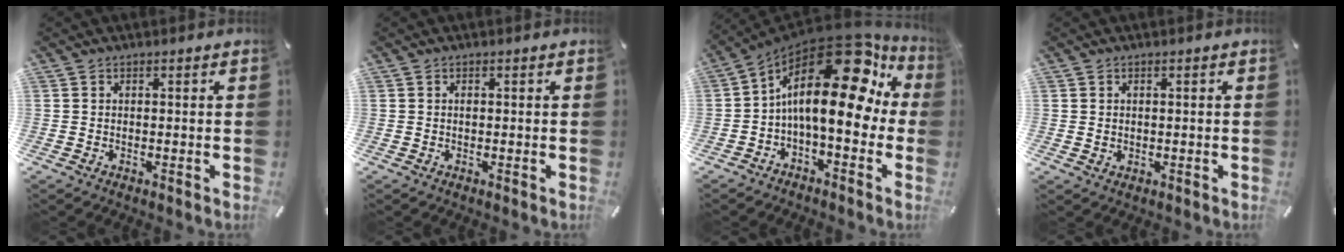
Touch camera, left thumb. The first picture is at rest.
{"total": 0.6, "force": [0.0, 0.3, 0.5], "torque": [-0.011, -0.001, 0.001]}
{"total": 21.5, "force": [5.4, 9.8, 18.4], "torque": [-0.306, -0.053, 0.085]}
{"total": 0.9, "force": [0.3, 0.9, -0.1], "torque": [0.001, 0.006, 0.004]}